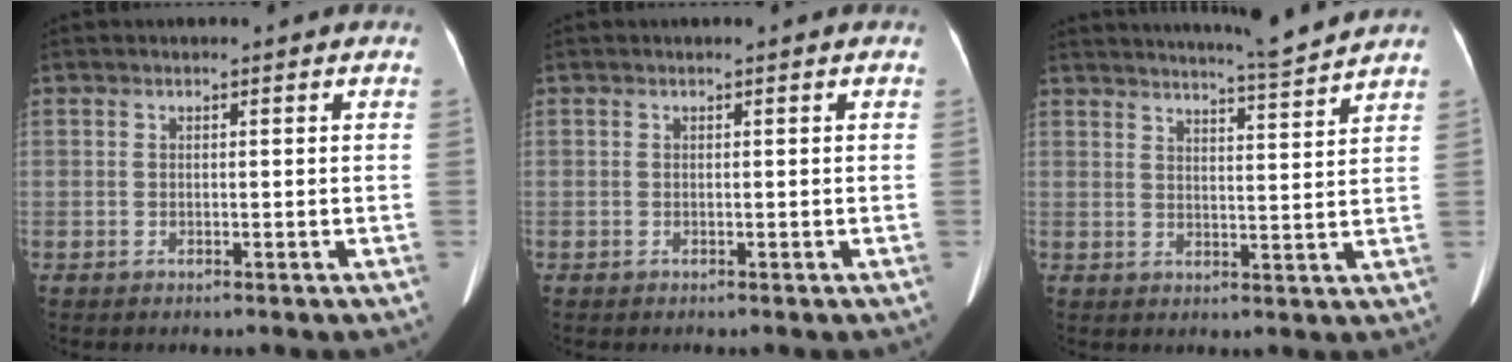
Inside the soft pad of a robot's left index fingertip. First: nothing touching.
{"total": 0.0}
{"total": 9.0, "force": [8.5, -1.7, 2.5], "torque": [-0.045, -0.016, 0.120]}